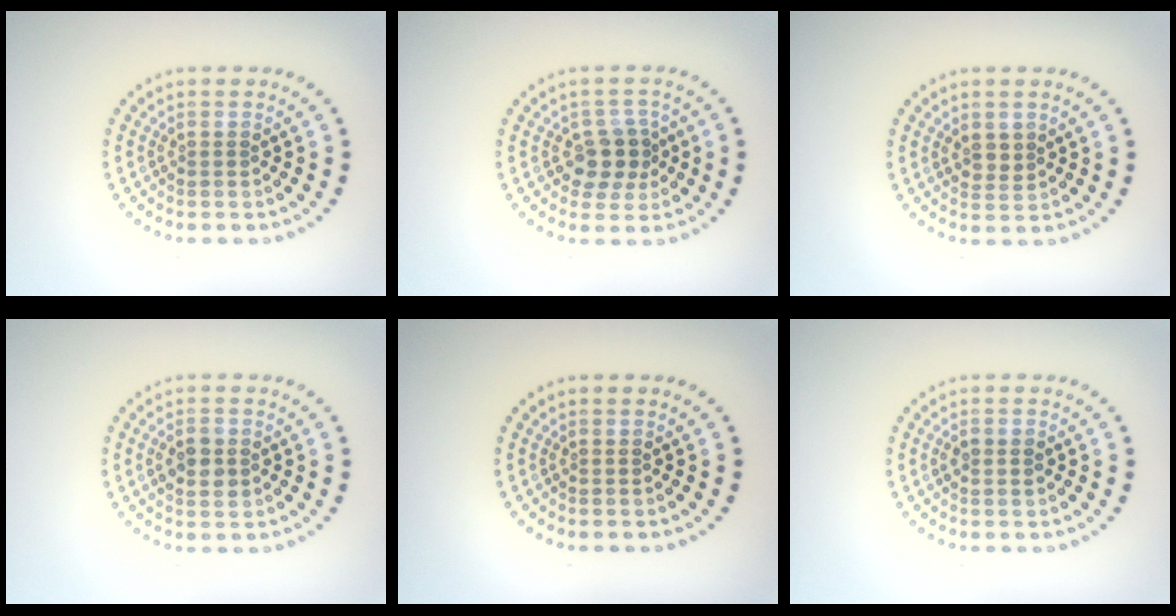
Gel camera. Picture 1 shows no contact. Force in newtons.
{"total": 3.6, "press": 3.3, "slide": 1.3}
{"total": 1.5, "press": 1.4, "slide": 0.5}
{"total": 2.3, "press": 2.3, "slide": 0.1}
{"total": 0.0}
{"total": 0.8, "press": 0.8, "slide": 0.2}